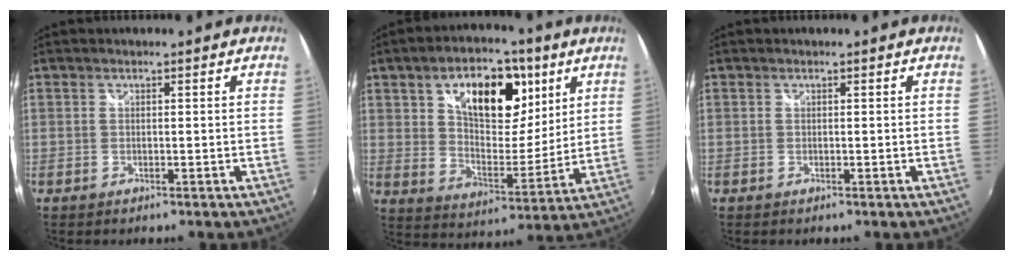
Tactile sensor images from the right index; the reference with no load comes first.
{"total": 18.2, "force": [8.1, 10.0, 13.0], "torque": [-0.211, 0.014, 0.133]}
{"total": 0.0}